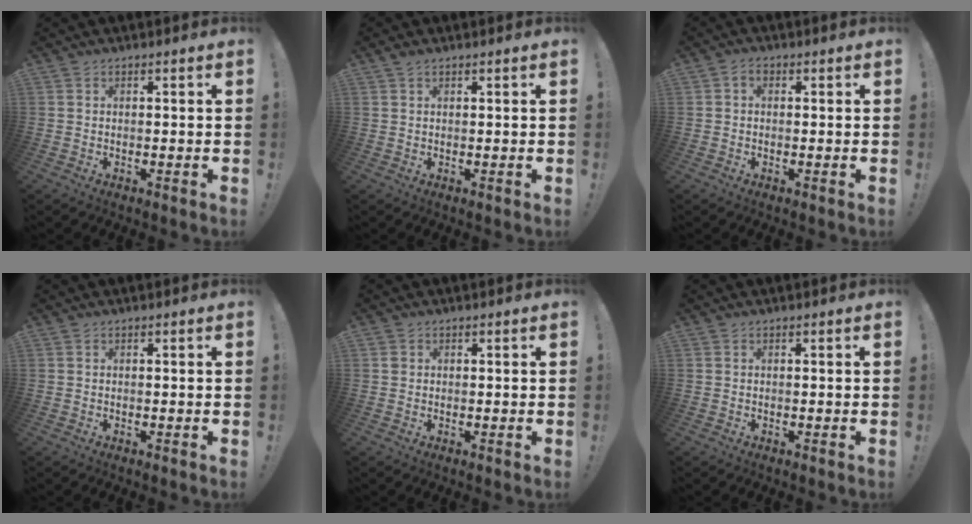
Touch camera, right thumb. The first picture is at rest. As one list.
[{"total": 1.1, "force": [0.7, 0.4, 0.7], "torque": [-0.015, 0.001, 0.013]}, {"total": 1.6, "force": [-0.4, 1.1, 1.0], "torque": [-0.027, 0.010, -0.005]}, {"total": 0.0}, {"total": 1.2, "force": [0.5, 1.0, 0.3], "torque": [-0.006, 0.004, 0.009]}, {"total": 0.0}]